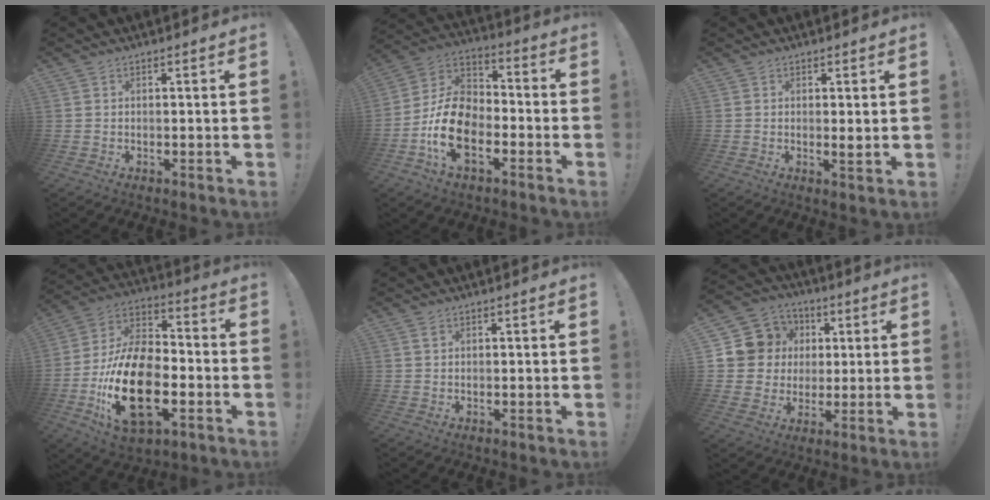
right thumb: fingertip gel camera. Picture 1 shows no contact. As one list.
[{"total": 17.0, "force": [-6.9, 10.8, 11.1], "torque": [-0.211, 0.037, -0.117]}, {"total": 1.7, "force": [0.4, 0.0, 1.7], "torque": [-0.015, -0.010, 0.003]}, {"total": 24.7, "force": [-7.8, 14.0, 18.8], "torque": [-0.368, 0.038, -0.124]}, {"total": 1.0, "force": [0.6, 0.5, 0.6], "torque": [-0.009, 0.000, 0.011]}, {"total": 11.4, "force": [2.4, 10.8, 2.8], "torque": [-0.048, -0.006, 0.061]}]